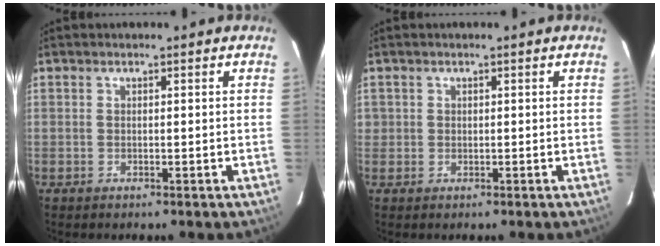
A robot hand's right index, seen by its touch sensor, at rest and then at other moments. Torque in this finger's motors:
{"motor_torque": [0.07, -0.08, 0.29, 0.04]}